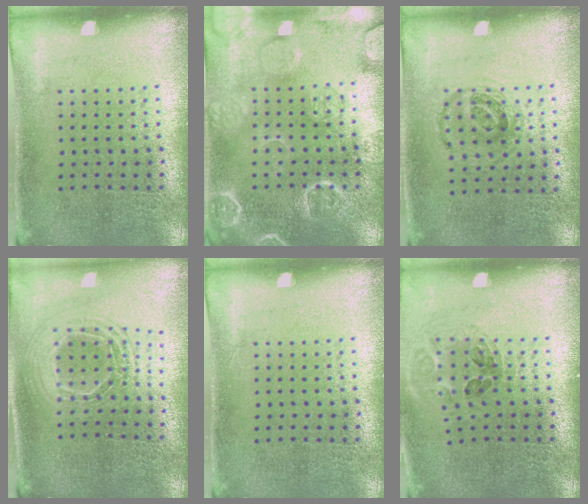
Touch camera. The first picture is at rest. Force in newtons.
{"total": 5.0, "press": 5.0, "slide": 0.8}
{"total": 1.0, "press": 0.8, "slide": 0.5}
{"total": 2.0, "press": 1.6, "slide": 1.2}
{"total": 0.0}
{"total": 1.0, "press": 0.9, "slide": 0.1}